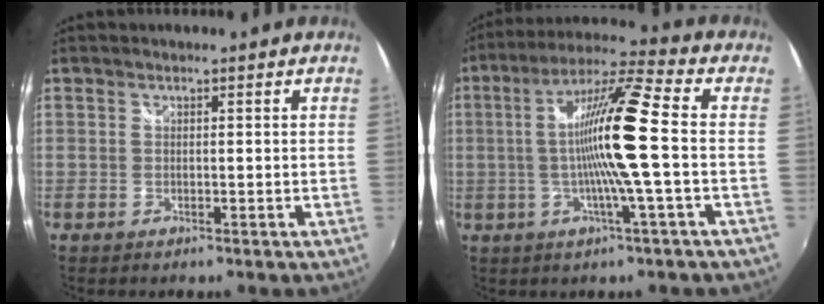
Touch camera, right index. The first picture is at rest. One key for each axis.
{"total": 14.5, "fx": -1.0, "fy": -0.7, "fz": 14.4, "tx": -0.261, "ty": 0.005, "tz": -0.025}